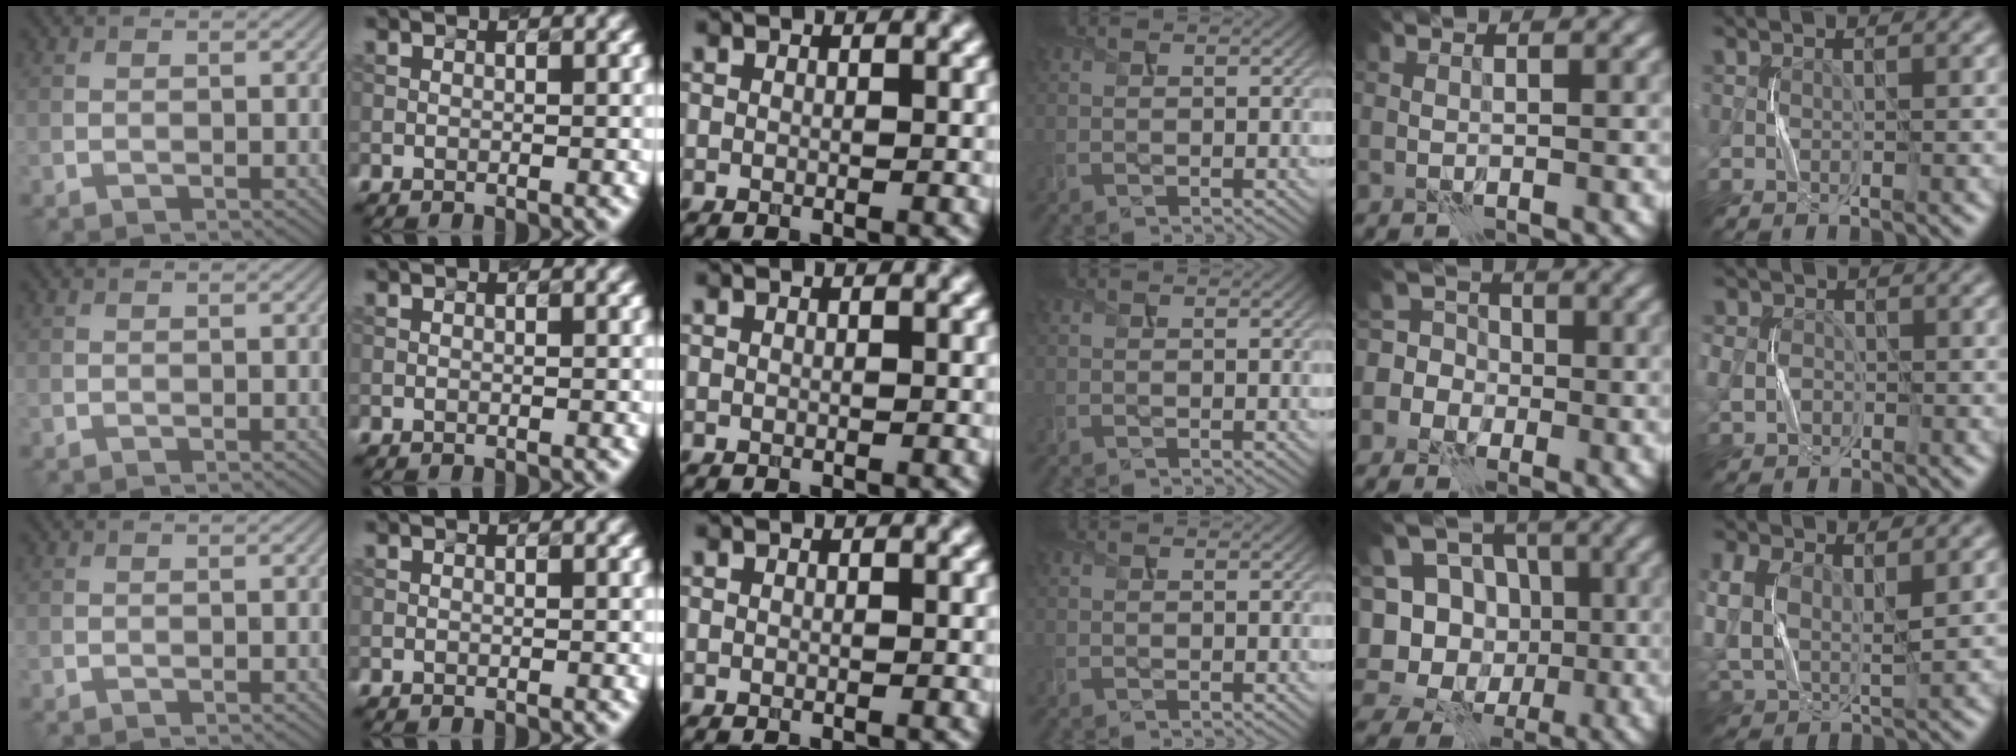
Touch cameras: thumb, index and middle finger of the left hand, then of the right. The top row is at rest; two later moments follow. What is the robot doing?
{"motion": "press", "object": "gel pad"}